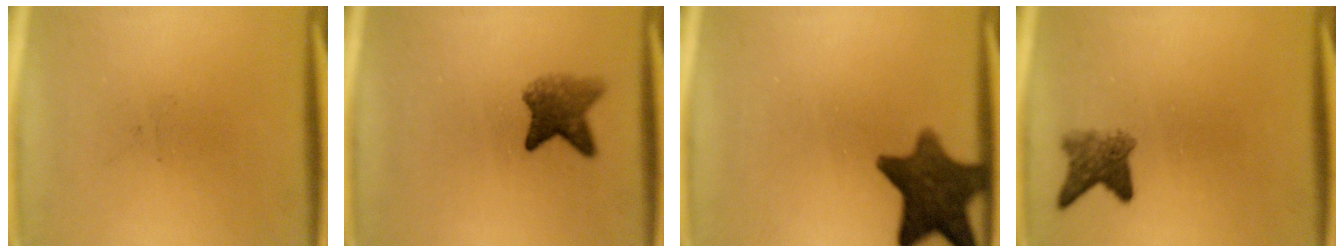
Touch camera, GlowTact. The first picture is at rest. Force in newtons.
{"total": 4.7}
{"total": 11.2}
{"total": 3.7}